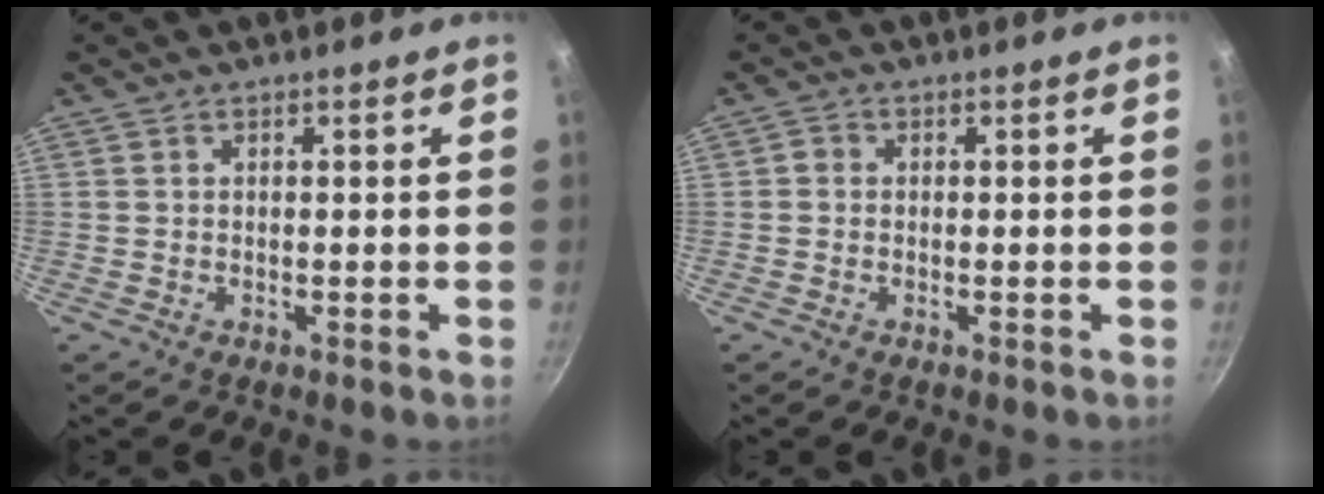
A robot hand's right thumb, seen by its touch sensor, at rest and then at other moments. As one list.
[{"total": 1.2, "force": [-0.2, 1.1, 0.5], "torque": [-0.006, 0.005, -0.007]}]